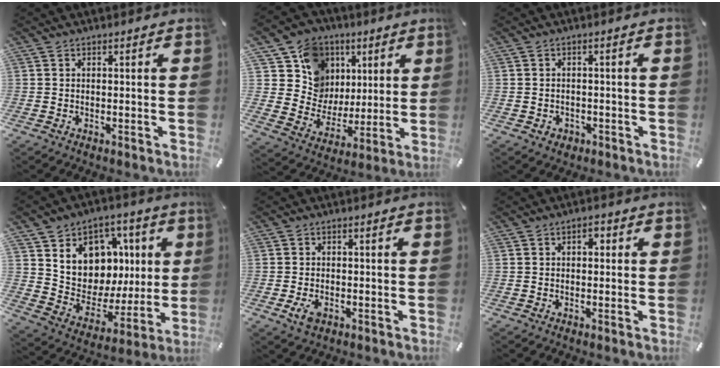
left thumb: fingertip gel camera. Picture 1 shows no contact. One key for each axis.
{"total": 14.5, "fx": 5.7, "fy": 13.1, "fz": 2.3, "tx": -0.039, "ty": -0.041, "tz": 0.123}
{"total": 2.1, "fx": -0.7, "fy": 1.9, "fz": 0.4, "tx": -0.008, "ty": 0.005, "tz": -0.018}
{"total": 11.2, "fx": 3.4, "fy": 10.2, "fz": 3.2, "tx": -0.047, "ty": -0.047, "tz": 0.073}
{"total": 3.0, "fx": -1.2, "fy": 2.0, "fz": 1.9, "tx": -0.054, "ty": -0.002, "tz": -0.026}
{"total": 1.9, "fx": 0.3, "fy": 1.3, "fz": 1.3, "tx": -0.020, "ty": 0.006, "tz": 0.000}